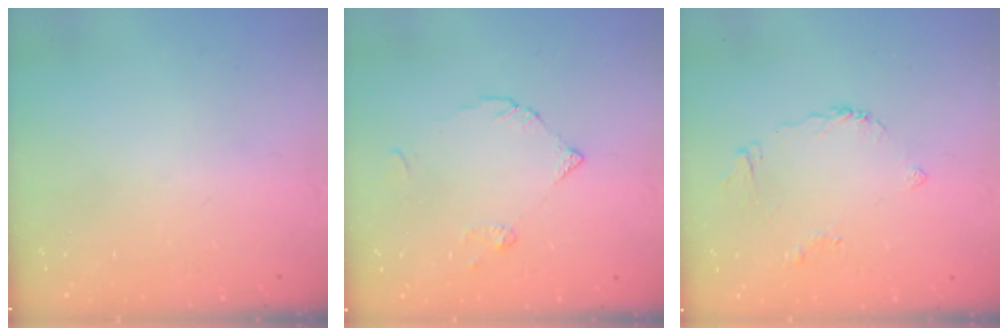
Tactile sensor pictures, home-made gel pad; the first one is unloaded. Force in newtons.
{"total": 5.2, "press": 5.1, "slide": 0.6}
{"total": 4.8, "press": 4.8, "slide": 0.7}